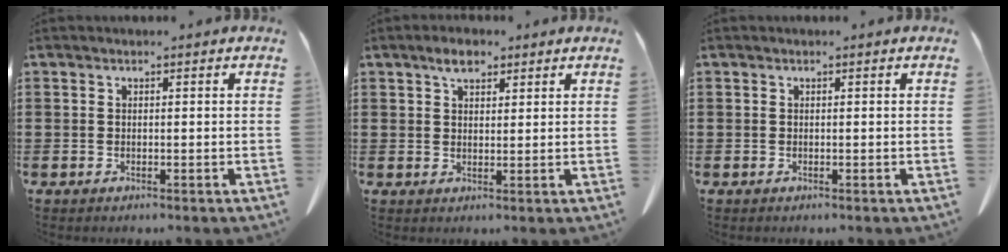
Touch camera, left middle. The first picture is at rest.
{"total": 3.5, "force": [2.6, 1.5, 1.9], "torque": [-0.034, 0.004, 0.044]}
{"total": 0.0}